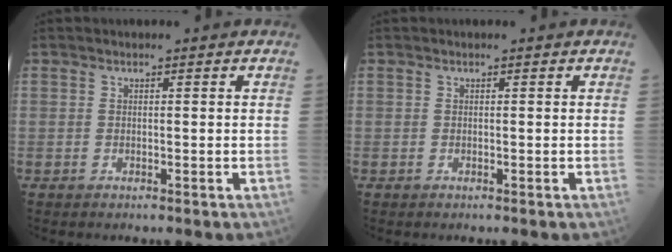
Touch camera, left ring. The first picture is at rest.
{"total": 0.0}